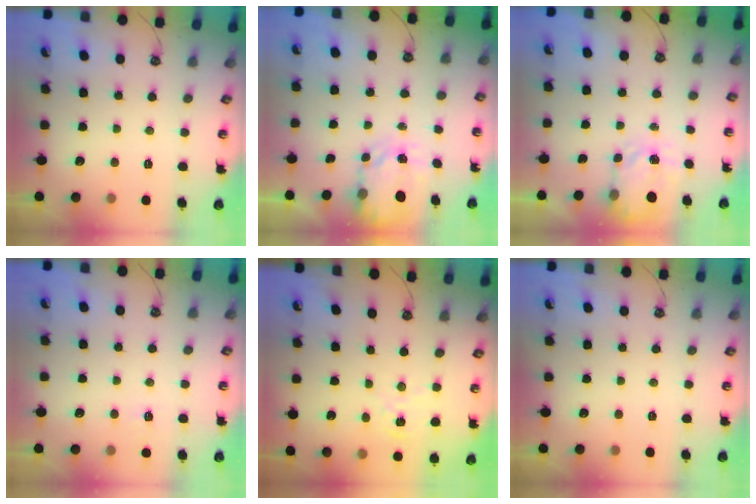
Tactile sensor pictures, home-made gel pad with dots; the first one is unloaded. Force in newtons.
{"total": 3.9, "press": 3.9, "slide": 0.3}
{"total": 3.5, "press": 3.5, "slide": 0.6}
{"total": 2.5, "press": 2.4, "slide": 0.4}
{"total": 1.6, "press": 1.6, "slide": 0.2}
{"total": 0.0}